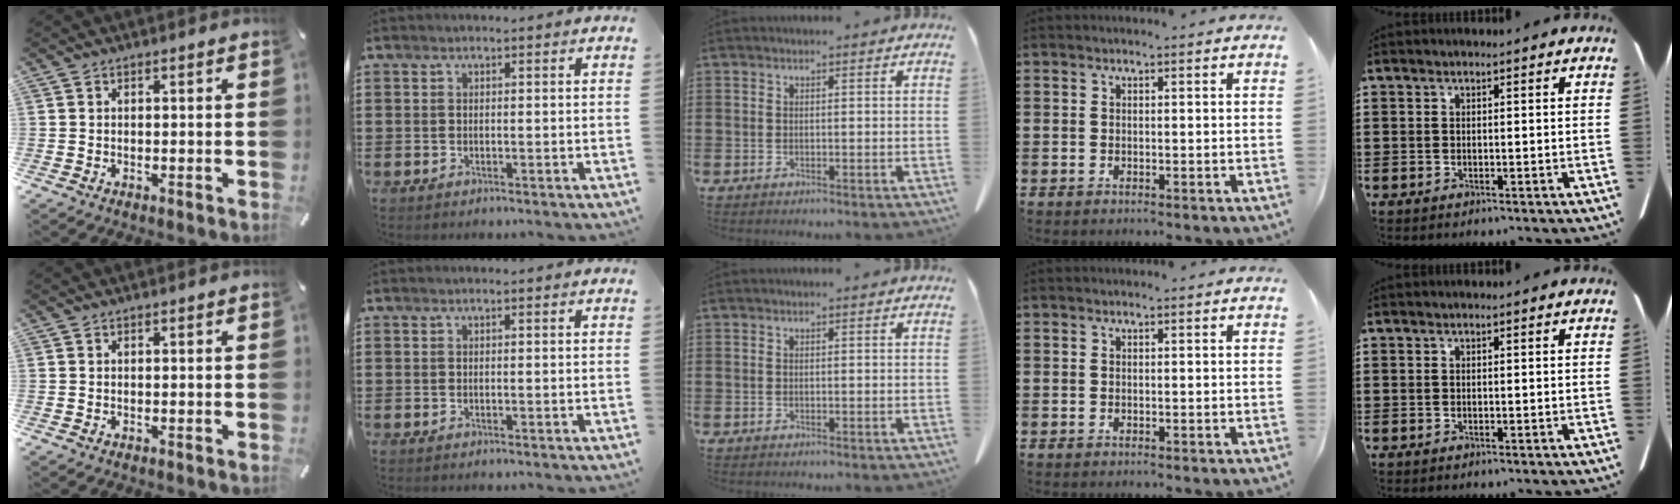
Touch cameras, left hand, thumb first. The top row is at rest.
{}